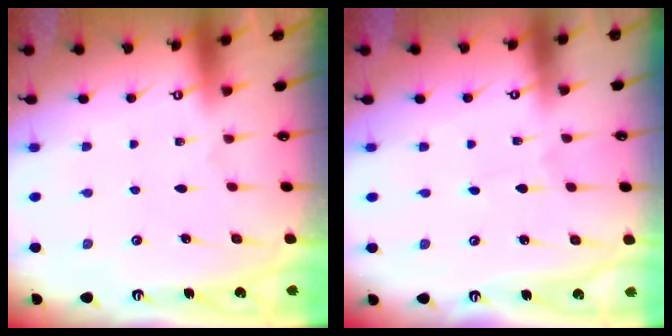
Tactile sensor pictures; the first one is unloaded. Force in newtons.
{"total": 0.7, "press": 0.7, "slide": 0.0}